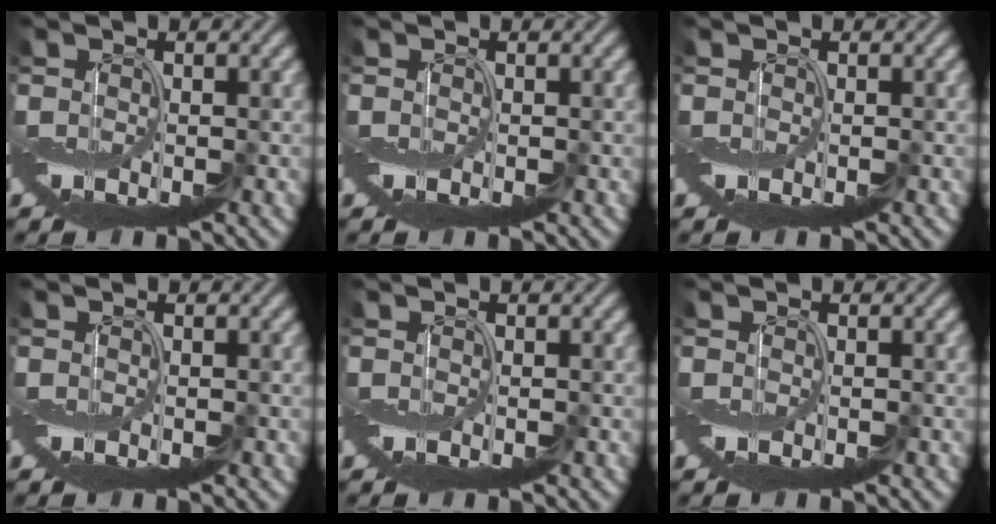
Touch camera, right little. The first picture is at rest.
{"total": 0.0}
{"total": 0.0}
{"total": 0.0}
{"total": 0.0}
{"total": 0.0}